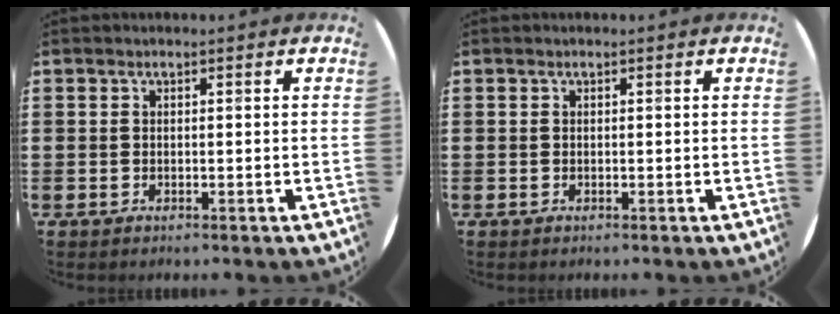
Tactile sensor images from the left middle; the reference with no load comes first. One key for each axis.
{"total": 0.0}